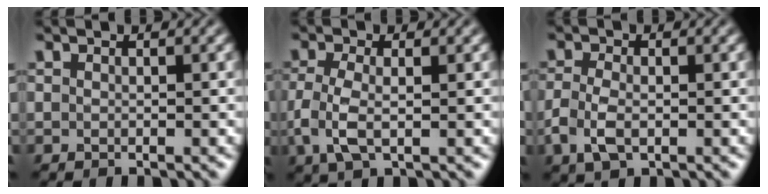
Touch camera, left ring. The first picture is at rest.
{"total": 3.5, "force": [-0.5, 1.5, 3.1], "torque": [-0.080, -0.004, -0.012]}
{"total": 3.2, "force": [-0.9, 1.9, 2.4], "torque": [-0.062, -0.006, -0.019]}